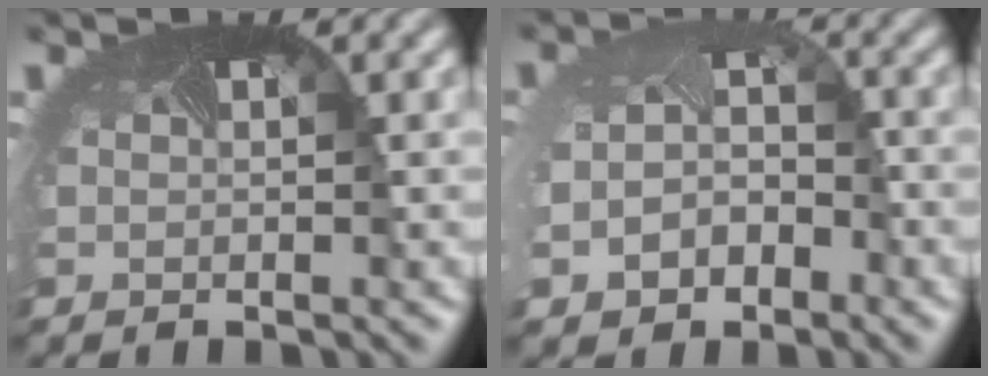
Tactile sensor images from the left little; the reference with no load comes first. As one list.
[{"total": 4.4, "force": [-1.9, 3.3, 2.2], "torque": [-0.063, -0.020, -0.029]}]